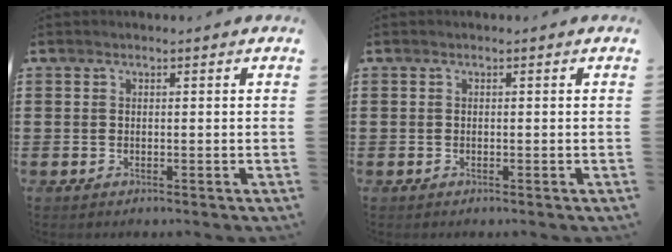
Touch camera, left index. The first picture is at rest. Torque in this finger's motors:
{"motor_torque": [0.26, 0.20, 0.04, 0.01]}